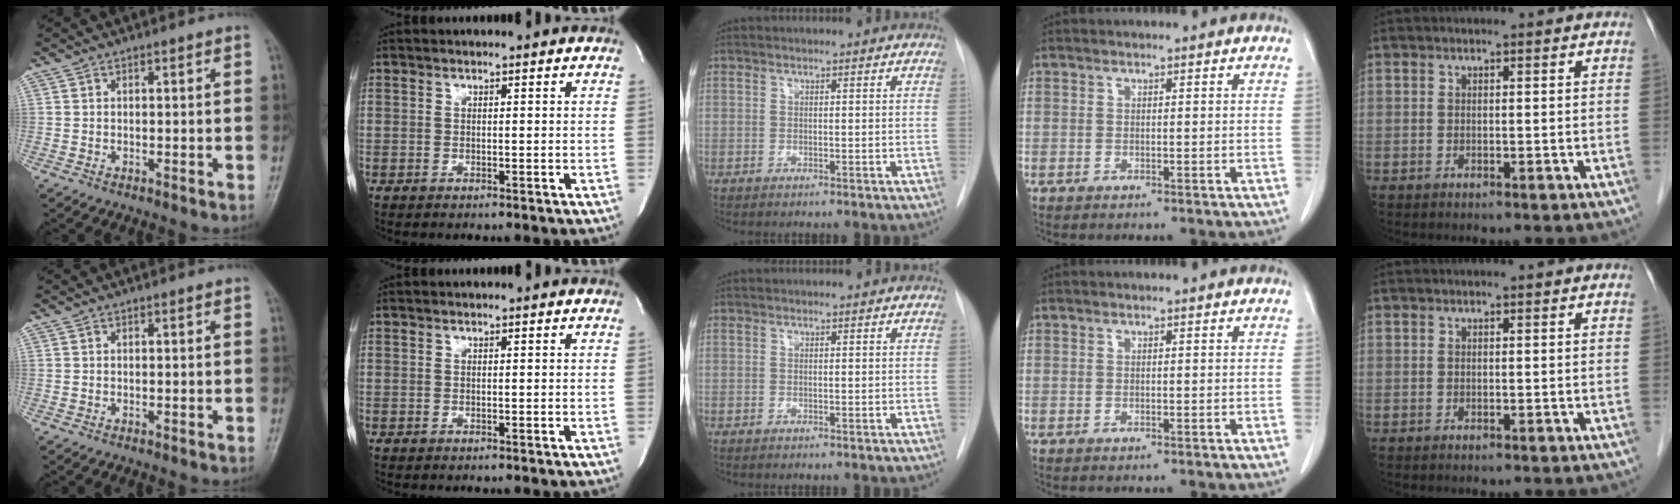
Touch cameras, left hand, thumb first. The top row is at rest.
{}